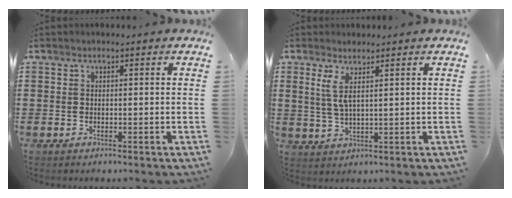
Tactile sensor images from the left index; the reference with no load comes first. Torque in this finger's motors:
{"motor_torque": [0.91, -0.83, 0.40, 0.14]}